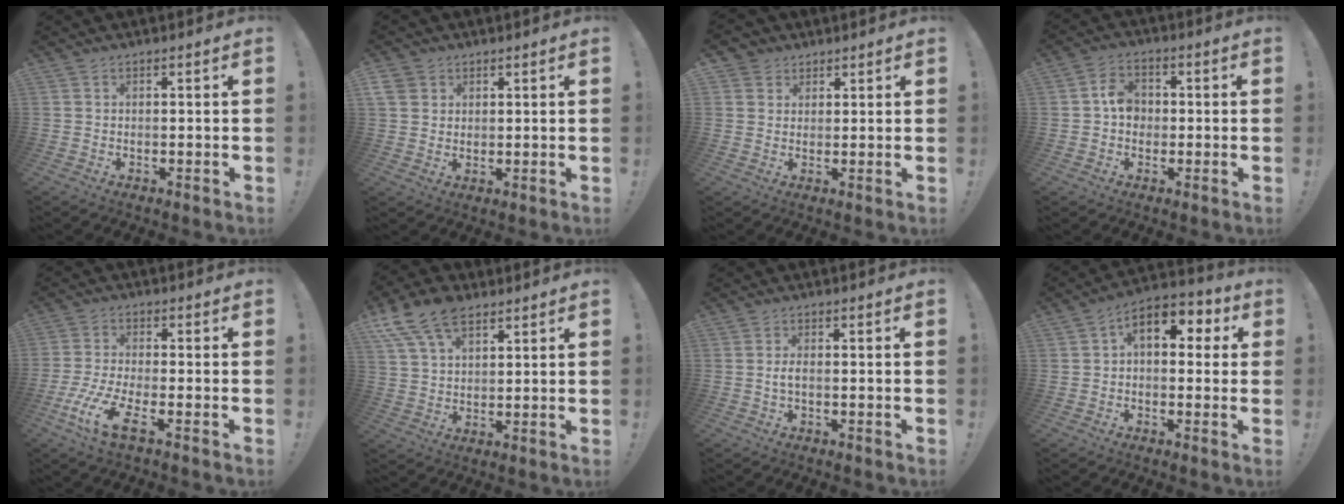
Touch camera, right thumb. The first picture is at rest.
{"total": 4.1, "force": [2.3, 3.2, 1.1], "torque": [-0.020, -0.009, 0.045]}
{"total": 4.1, "force": [2.3, 3.4, 0.3], "torque": [-0.004, -0.009, 0.045]}
{"total": 6.7, "force": [-0.4, 5.5, 3.8], "torque": [-0.051, 0.015, -0.006]}
{"total": 9.9, "force": [-4.3, 3.2, 8.4], "torque": [-0.180, -0.002, -0.078]}
{"total": 13.3, "force": [8.1, 7.7, 7.1], "torque": [-0.123, -0.034, 0.156]}
{"total": 2.2, "force": [-0.6, 0.8, 2.0], "torque": [-0.043, 0.003, -0.013]}
{"total": 8.9, "force": [3.0, 5.8, 6.0], "torque": [-0.082, -0.006, 0.057]}